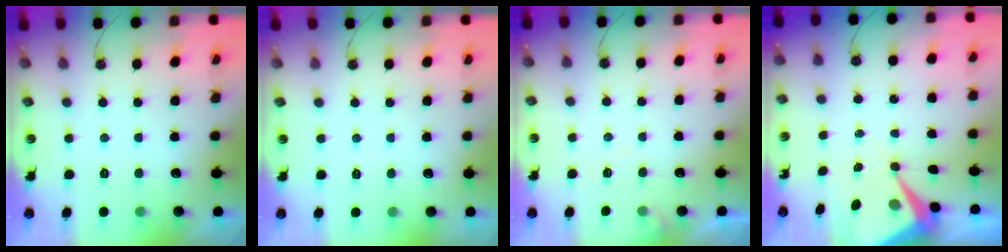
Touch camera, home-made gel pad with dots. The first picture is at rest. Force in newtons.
{"total": 2.6, "press": 2.6, "slide": 0.5}
{"total": 5.2, "press": 5.2, "slide": 0.6}
{"total": 9.1, "press": 9.0, "slide": 1.0}